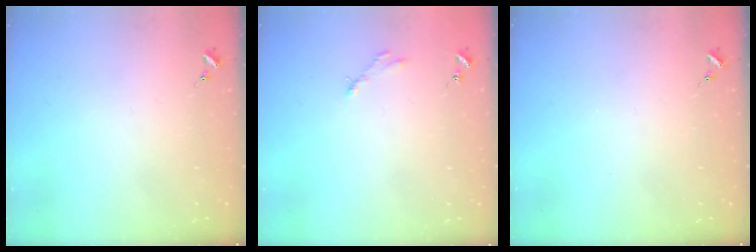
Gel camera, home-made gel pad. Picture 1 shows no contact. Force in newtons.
{"total": 2.5, "press": 2.5, "slide": 0.3}
{"total": 0.0}